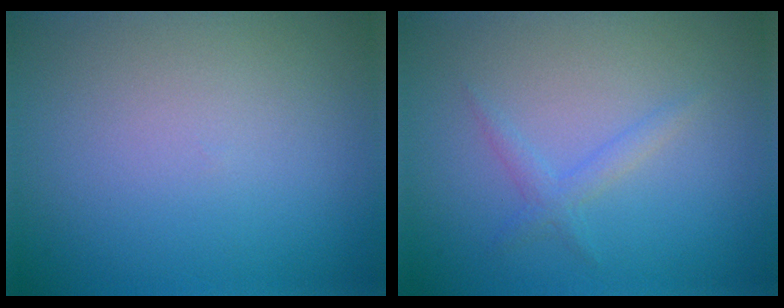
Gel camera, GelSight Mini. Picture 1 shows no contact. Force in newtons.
{"total": 1.3, "press": 1.3, "slide": 0.0}